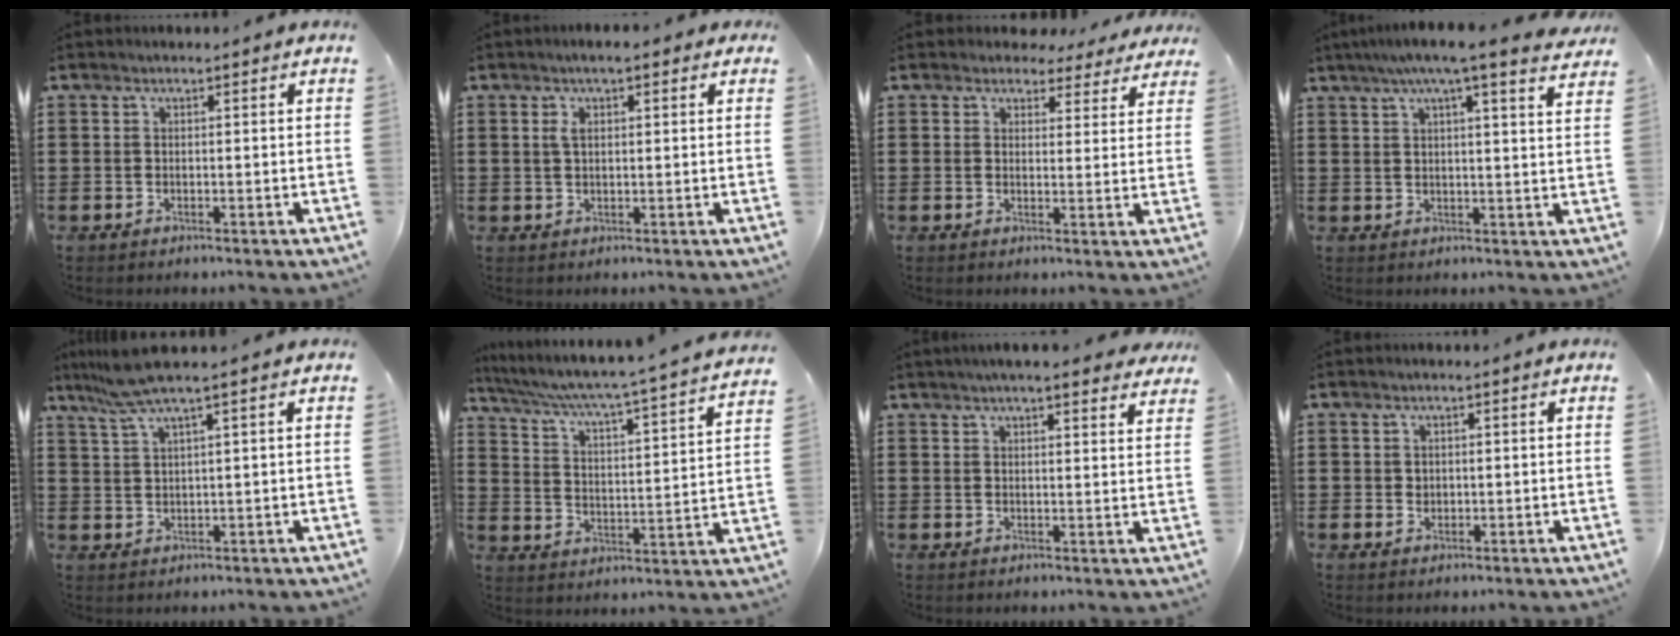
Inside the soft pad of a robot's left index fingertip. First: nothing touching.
{"total": 2.9, "force": [1.1, 1.0, 2.5], "torque": [-0.052, 0.009, 0.017]}
{"total": 3.8, "force": [3.4, 1.5, 0.9], "torque": [-0.022, -0.005, 0.061]}
{"total": 6.0, "force": [4.6, -0.3, 3.9], "torque": [-0.091, -0.014, 0.075]}
{"total": 5.3, "force": [3.4, 0.0, 4.1], "torque": [-0.090, 0.002, 0.062]}
{"total": 4.2, "force": [3.5, -0.8, 2.1], "torque": [-0.062, -0.045, 0.045]}
{"total": 4.2, "force": [3.8, 0.1, 1.8], "torque": [-0.047, -0.002, 0.069]}
{"total": 1.0, "force": [0.4, 0.9, 0.3], "torque": [-0.008, 0.006, 0.008]}